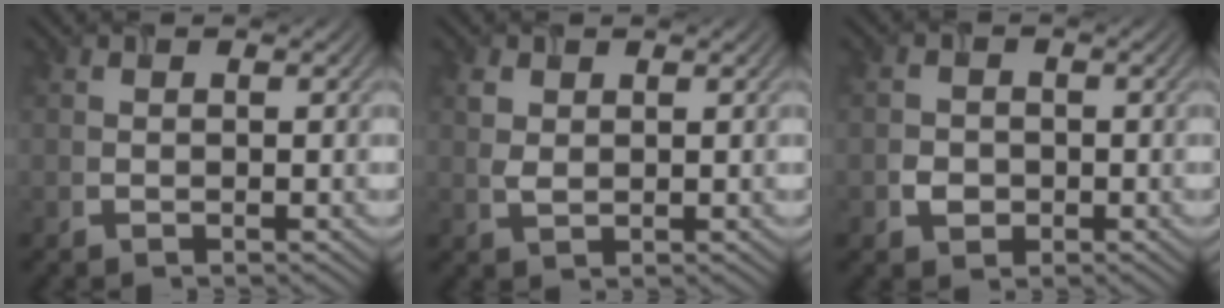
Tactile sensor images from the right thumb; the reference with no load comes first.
{"total": 1.8, "force": [0.8, 1.2, 1.0], "torque": [-0.028, -0.002, 0.019]}
{"total": 2.1, "force": [-0.7, 1.8, 0.8], "torque": [-0.012, -0.003, -0.017]}